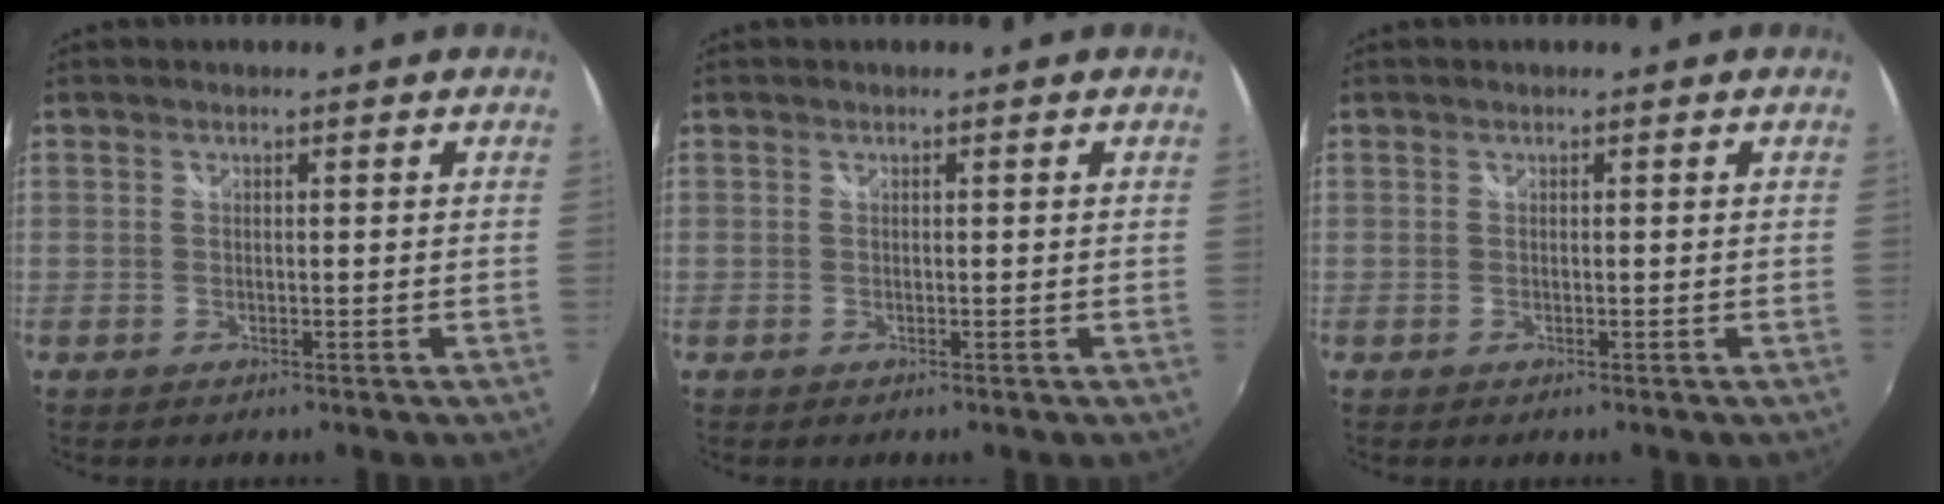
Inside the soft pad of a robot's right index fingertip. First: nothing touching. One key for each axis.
{"total": 0.0}
{"total": 0.0}